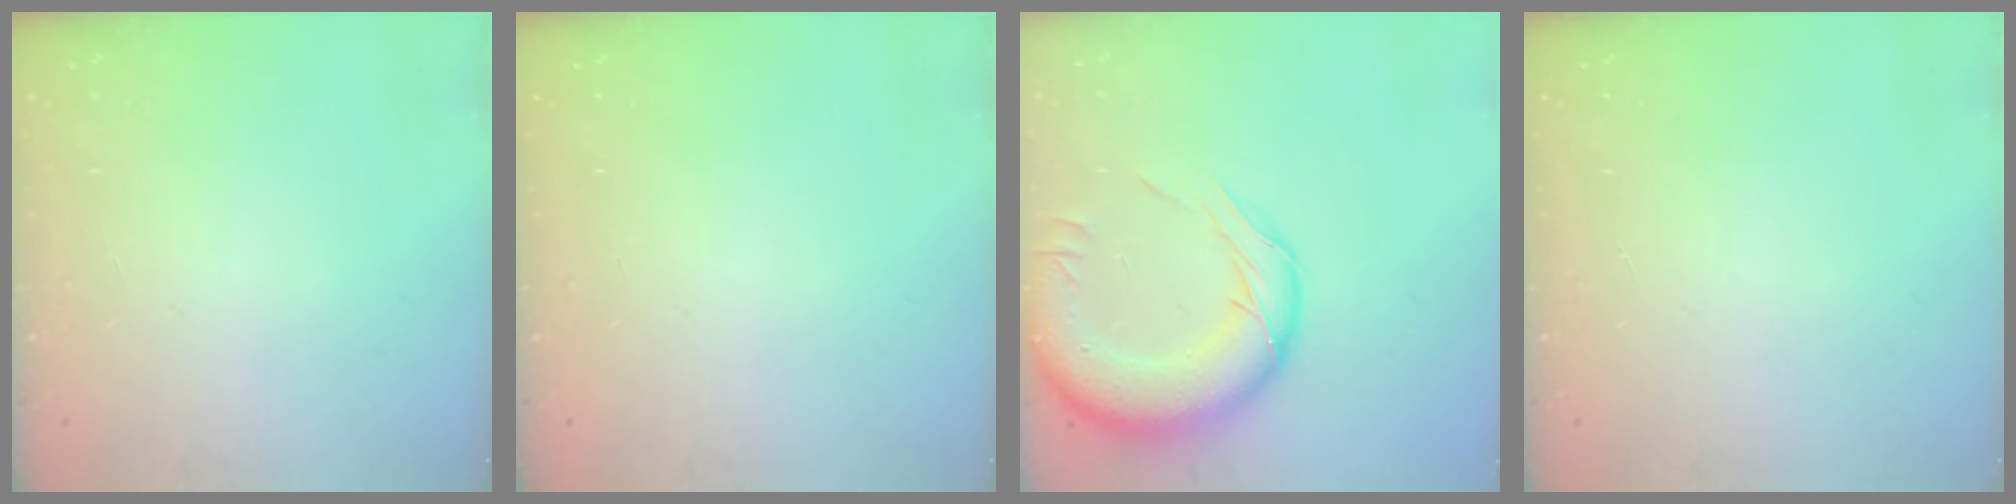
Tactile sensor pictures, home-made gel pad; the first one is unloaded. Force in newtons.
{"total": 0.0}
{"total": 17.0, "press": 16.5, "slide": 4.1}
{"total": 0.0}